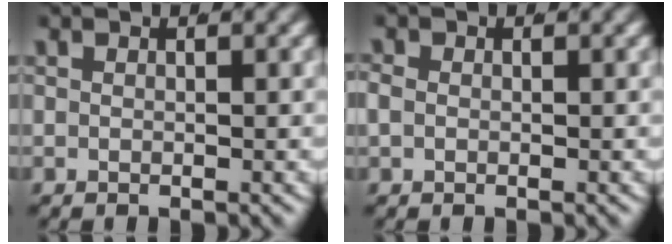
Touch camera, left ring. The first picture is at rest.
{"total": 1.3, "force": [-0.2, 1.1, 0.7], "torque": [-0.023, -0.007, 0.001]}